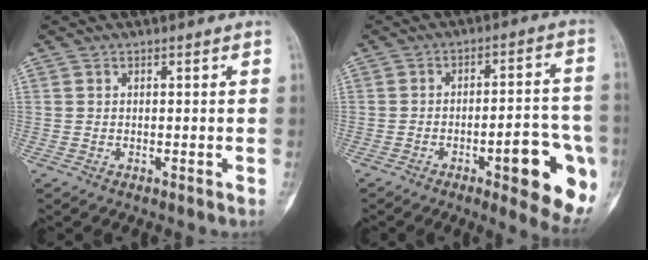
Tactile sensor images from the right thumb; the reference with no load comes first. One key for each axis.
{"total": 15.4, "fx": -5.7, "fy": 4.6, "fz": 13.5, "tx": -0.139, "ty": 0.025, "tz": -0.066}